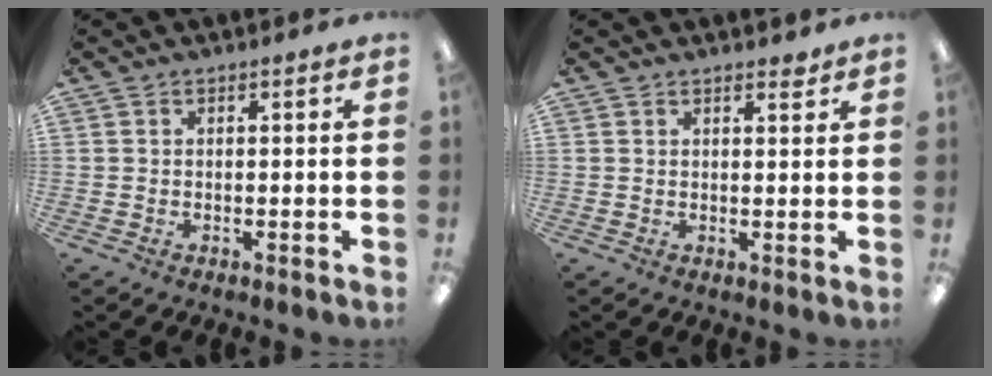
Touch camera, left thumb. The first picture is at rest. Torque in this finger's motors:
{"motor_torque": [-0.32, -0.23, -0.31, -0.23, 0.03]}